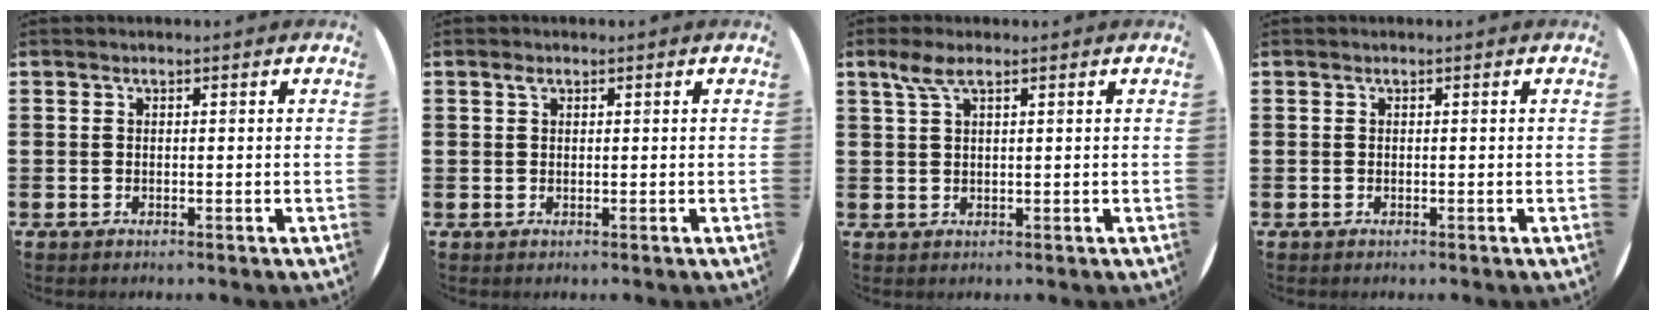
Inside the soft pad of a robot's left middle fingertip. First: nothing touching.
{"total": 0.8, "force": [0.5, 0.5, 0.4], "torque": [0.000, 0.000, 0.008]}
{"total": 2.8, "force": [1.7, 0.6, 2.2], "torque": [-0.047, 0.006, 0.028]}
{"total": 0.0}